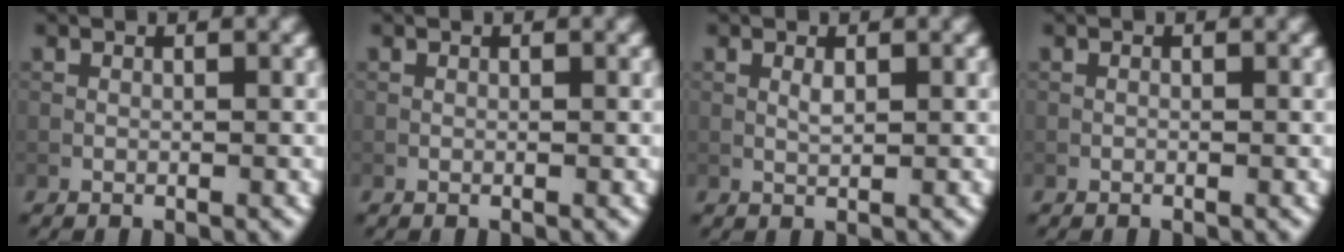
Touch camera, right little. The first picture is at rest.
{"total": 0.0}
{"total": 0.8, "force": [0.2, 0.2, 0.7], "torque": [-0.017, 0.000, 0.004]}
{"total": 0.0}